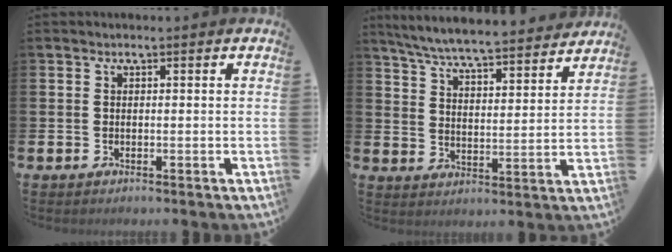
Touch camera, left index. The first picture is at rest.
{"total": 6.9, "force": [6.7, 0.3, 1.9], "torque": [-0.066, -0.048, 0.116]}